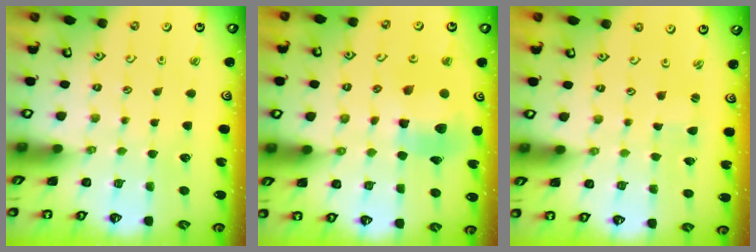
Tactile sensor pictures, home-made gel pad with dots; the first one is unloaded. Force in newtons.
{"total": 11.1, "press": 11.0, "slide": 1.3}
{"total": 0.0}